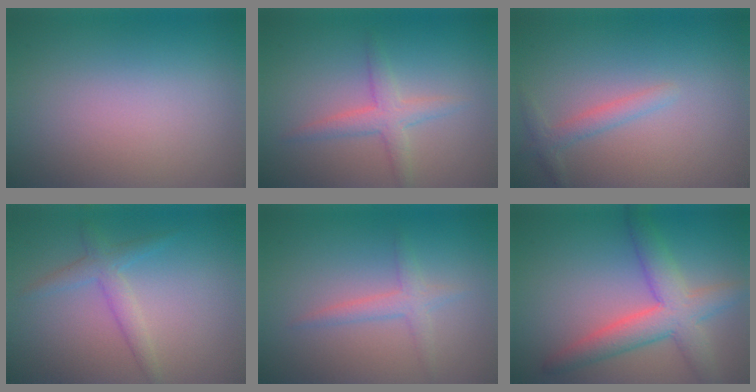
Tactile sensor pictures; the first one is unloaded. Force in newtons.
{"total": 2.5, "press": 2.5, "slide": 0.1}
{"total": 1.6, "press": 1.6, "slide": 0.1}
{"total": 2.2, "press": 2.2, "slide": 0.1}
{"total": 2.0, "press": 2.0, "slide": 0.1}
{"total": 5.5, "press": 5.5, "slide": 0.2}